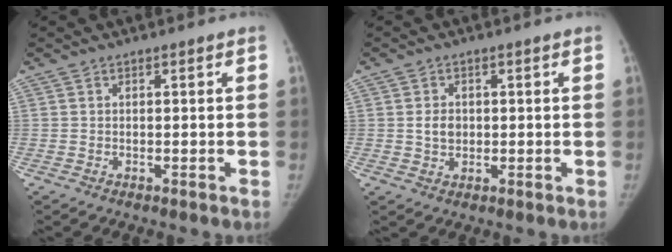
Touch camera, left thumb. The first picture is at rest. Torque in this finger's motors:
{"motor_torque": [-0.10, -0.02, 0.60, -0.48, -0.01]}